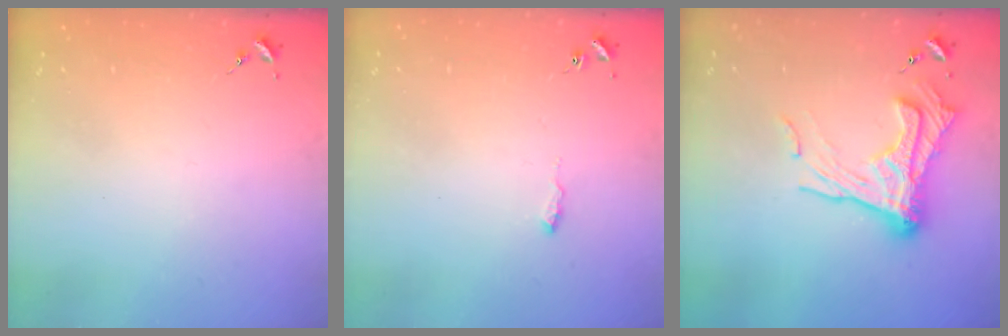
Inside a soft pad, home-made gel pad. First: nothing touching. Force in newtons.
{"total": 4.1, "press": 4.1, "slide": 0.6}
{"total": 16.8, "press": 16.7, "slide": 1.6}